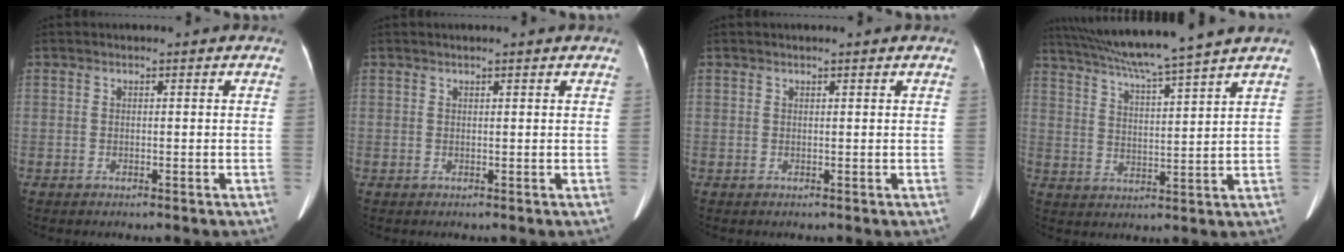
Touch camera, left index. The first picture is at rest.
{"total": 2.4, "force": [2.0, 0.0, 1.3], "torque": [-0.016, 0.020, 0.026]}
{"total": 1.6, "force": [1.4, 0.0, 0.8], "torque": [-0.011, 0.018, 0.021]}
{"total": 13.9, "force": [12.0, -2.1, 6.6], "torque": [-0.115, 0.000, 0.189]}